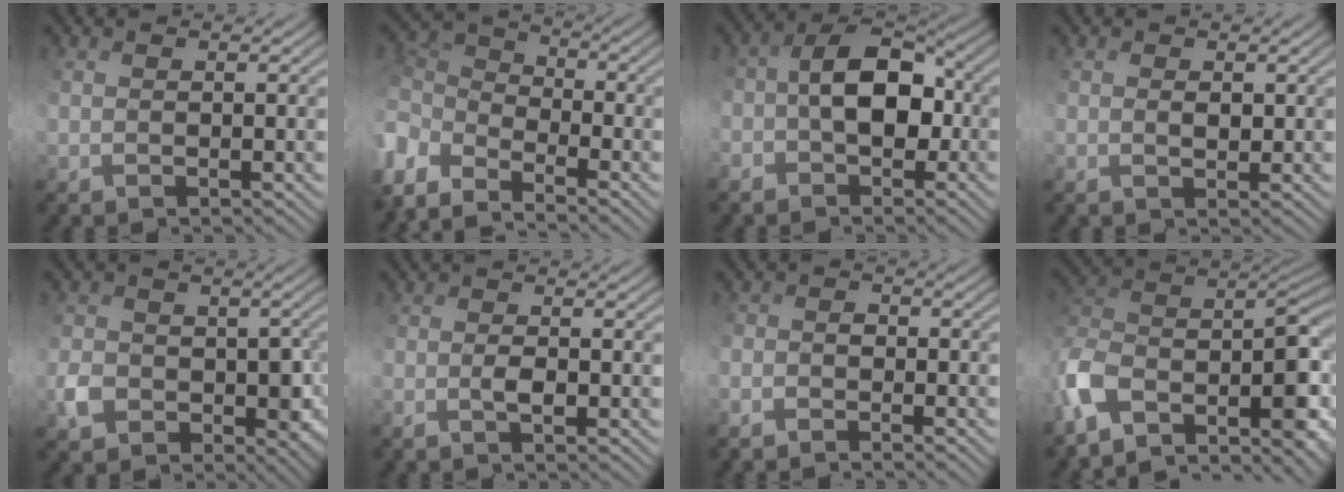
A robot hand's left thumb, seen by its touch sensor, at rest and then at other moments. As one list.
[{"total": 6.8, "force": [-4.5, 3.6, 3.5], "torque": [-0.103, -0.007, -0.082]}, {"total": 7.4, "force": [-1.2, 4.5, 5.7], "torque": [-0.114, 0.005, -0.029]}, {"total": 1.6, "force": [1.2, 0.6, 0.9], "torque": [-0.017, 0.006, 0.026]}, {"total": 5.2, "force": [-1.2, 4.1, 2.9], "torque": [-0.051, -0.006, -0.024]}, {"total": 1.6, "force": [-0.4, 0.0, 1.6], "torque": [-0.028, 0.009, -0.004]}, {"total": 2.2, "force": [-1.9, 0.8, 0.8], "torque": [-0.010, 0.006, -0.033]}, {"total": 12.3, "force": [-5.5, 5.3, 9.6], "torque": [-0.213, 0.000, -0.070]}]